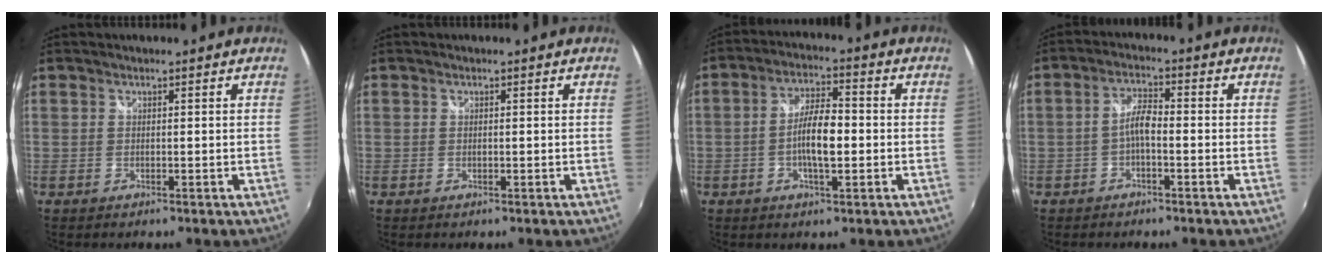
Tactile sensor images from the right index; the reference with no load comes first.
{"total": 0.0}
{"total": 7.5, "force": [-1.4, 2.2, 7.0], "torque": [-0.130, 0.007, -0.025]}
{"total": 3.7, "force": [-1.5, 1.1, 3.2], "torque": [-0.065, 0.010, -0.031]}